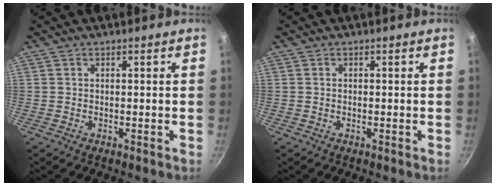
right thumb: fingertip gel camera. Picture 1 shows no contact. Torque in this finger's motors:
{"motor_torque": [-0.30, -0.05, -0.14, 0.15, -0.03]}